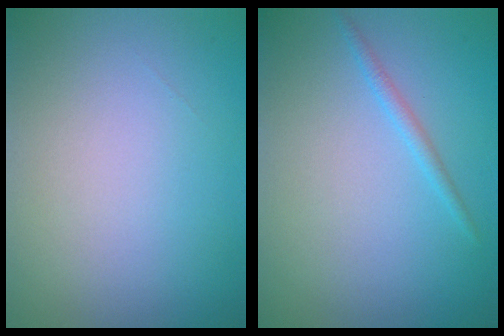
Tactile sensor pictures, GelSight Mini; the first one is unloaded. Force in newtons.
{"total": 1.0, "press": 1.0, "slide": 0.1}